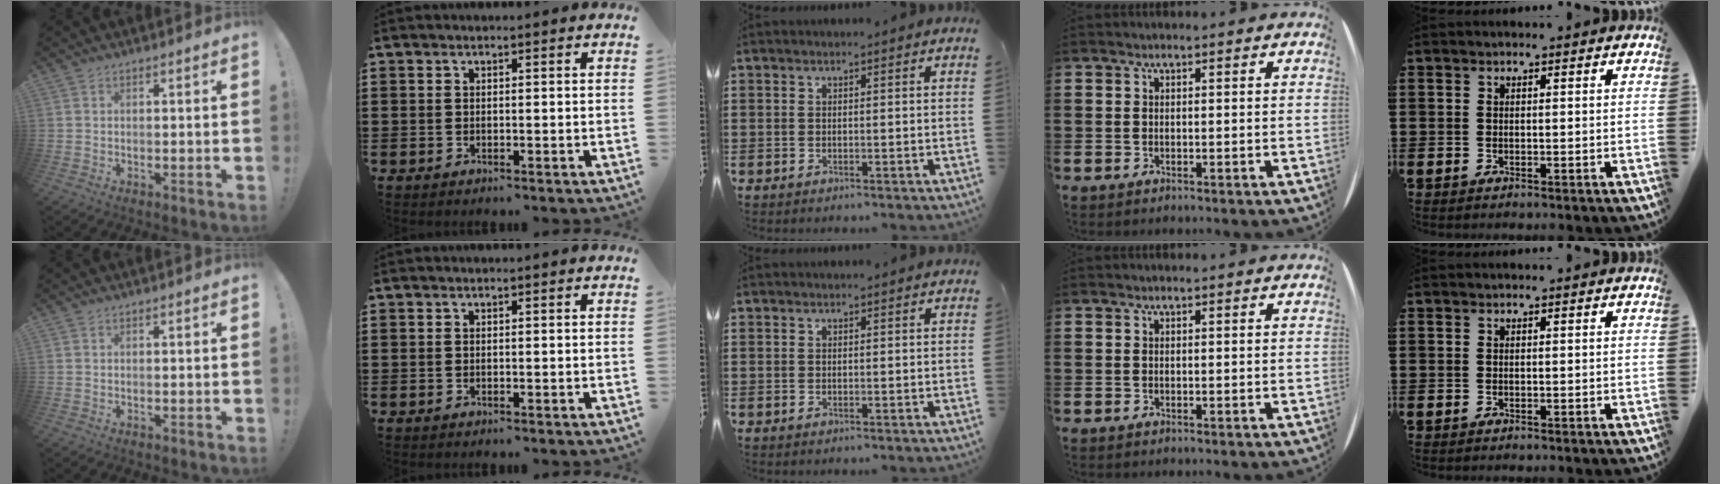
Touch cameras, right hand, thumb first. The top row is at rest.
{}